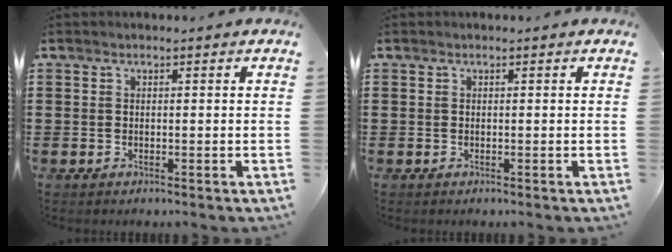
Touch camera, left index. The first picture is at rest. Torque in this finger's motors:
{"motor_torque": [0.00, 0.00, 0.00, 0.00]}